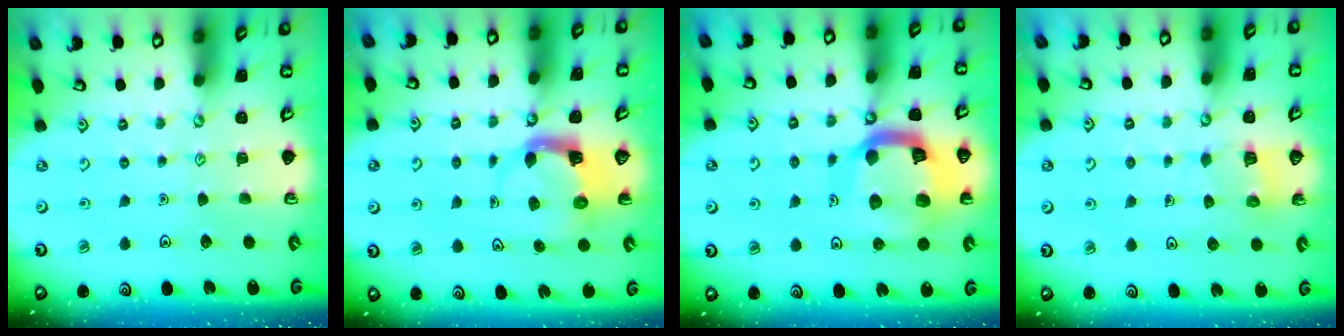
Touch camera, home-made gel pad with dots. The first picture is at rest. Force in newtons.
{"total": 3.9, "press": 3.8, "slide": 0.6}
{"total": 17.9, "press": 17.8, "slide": 1.9}
{"total": 2.5, "press": 2.5, "slide": 0.1}